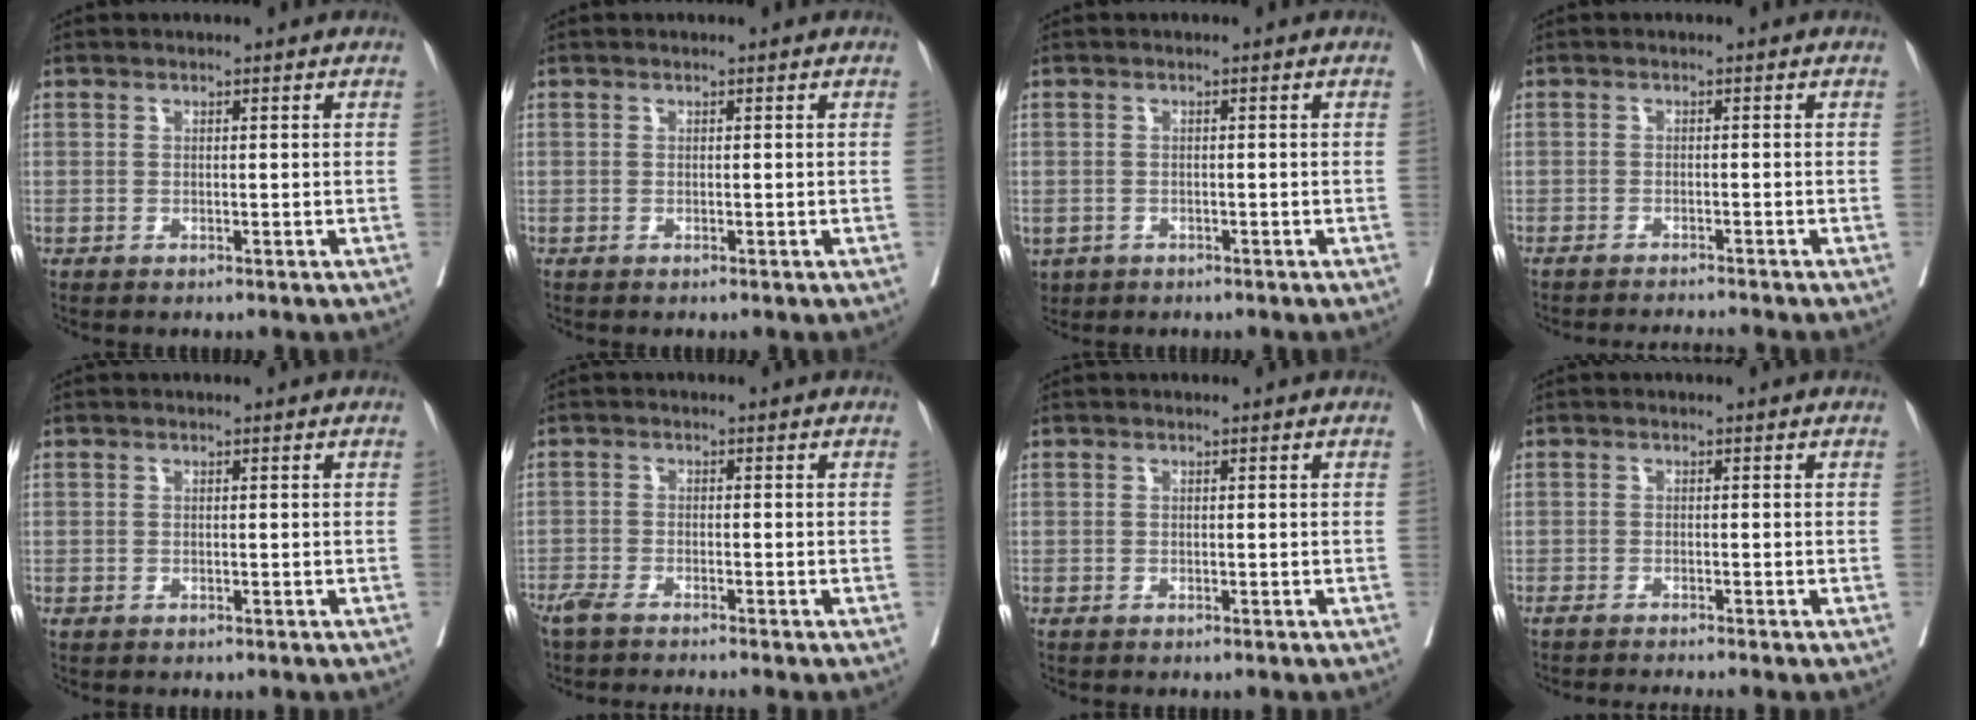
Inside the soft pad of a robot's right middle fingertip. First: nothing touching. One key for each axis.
{"total": 0.0}
{"total": 3.9, "fx": -2.1, "fy": 3.1, "fz": 1.0, "tx": -0.021, "ty": -0.001, "tz": -0.030}
{"total": 5.3, "fx": -5.1, "fy": -0.6, "fz": 1.4, "tx": -0.011, "ty": -0.009, "tz": -0.073}
{"total": 0.5, "fx": -0.4, "fy": 0.3, "fz": 0.2, "tx": -0.006, "ty": 0.001, "tz": -0.005}
{"total": 5.7, "fx": -5.1, "fy": 0.1, "fz": 2.6, "tx": -0.034, "ty": -0.013, "tz": -0.086}
{"total": 0.8, "fx": -0.8, "fy": 0.2, "fz": 0.3, "tx": -0.007, "ty": -0.002, "tz": -0.013}
{"total": 5.3, "fx": -4.9, "fy": -0.5, "fz": 2.1, "tx": -0.015, "ty": -0.009, "tz": -0.074}